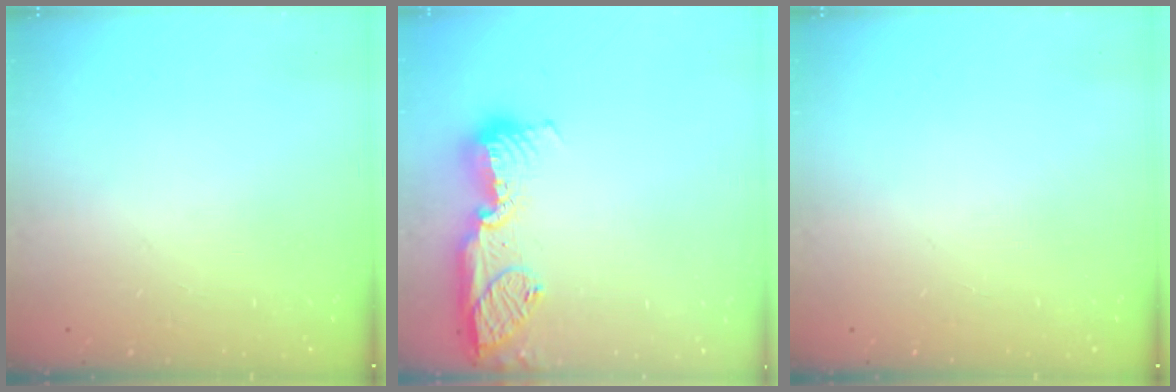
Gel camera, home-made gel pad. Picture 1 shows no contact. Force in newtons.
{"total": 14.9, "press": 13.8, "slide": 5.6}
{"total": 0.0}